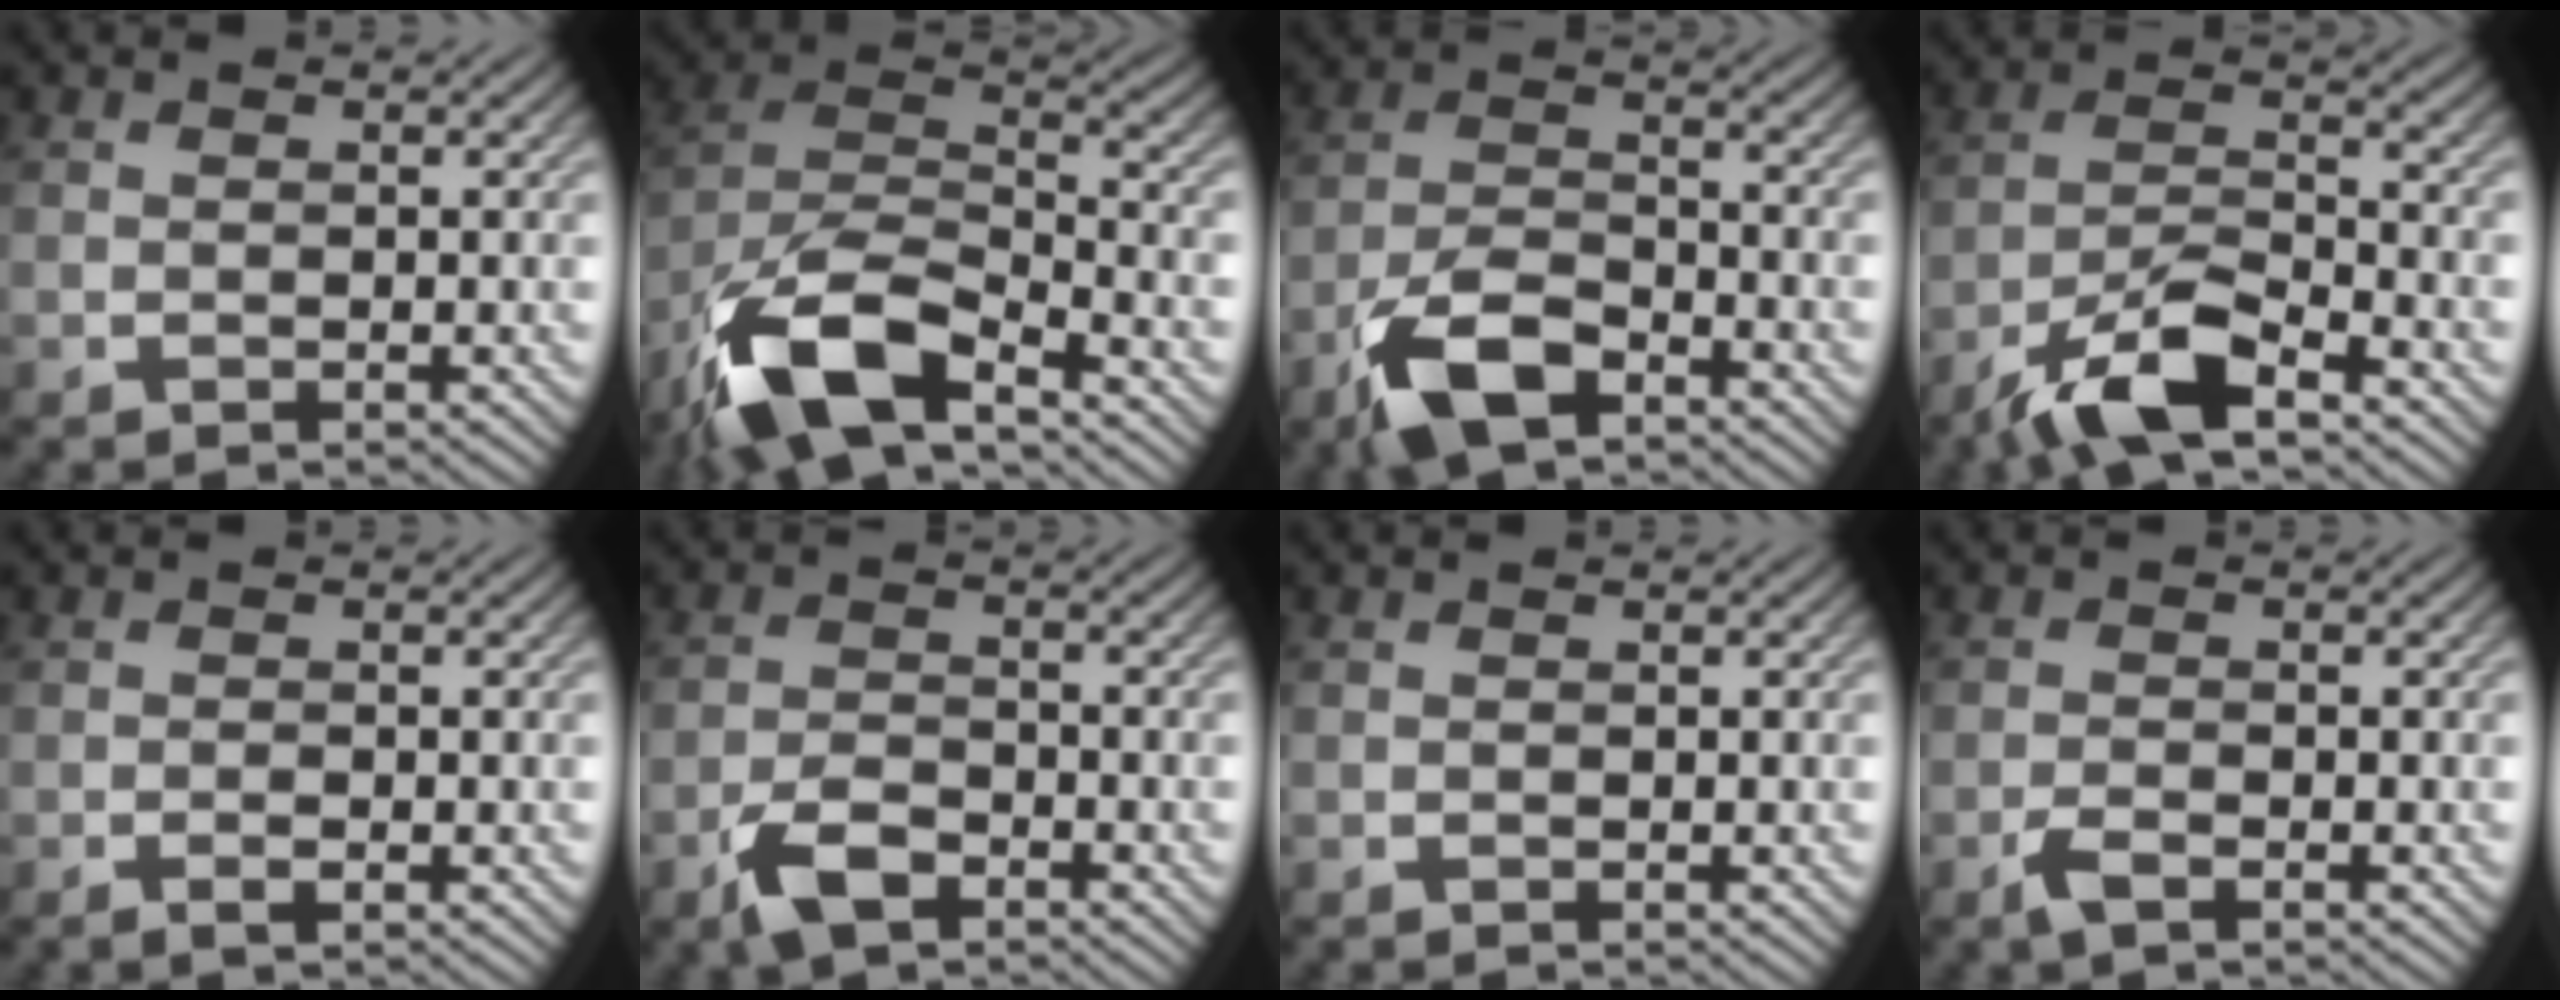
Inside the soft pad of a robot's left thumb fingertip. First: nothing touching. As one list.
[{"total": 14.4, "force": [-9.5, 5.1, 9.6], "torque": [-0.204, -0.009, -0.192]}, {"total": 8.8, "force": [-5.9, 3.5, 5.6], "torque": [-0.116, -0.004, -0.126]}, {"total": 9.1, "force": [-6.4, 2.3, 6.0], "torque": [-0.115, 0.000, -0.130]}, {"total": 1.2, "force": [-0.6, 0.4, 0.9], "torque": [-0.018, -0.001, -0.011]}, {"total": 4.8, "force": [-3.2, 2.1, 2.9], "torque": [-0.063, -0.004, -0.068]}, {"total": 0.0}, {"total": 2.0, "force": [-1.4, 0.6, 1.4], "torque": [-0.034, -0.001, -0.030]}]